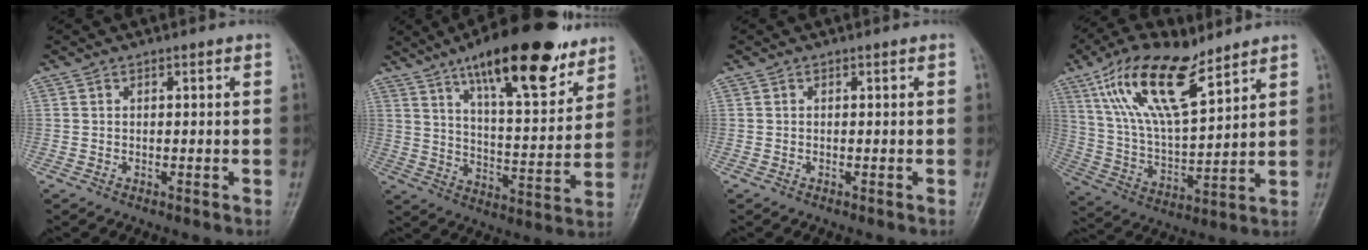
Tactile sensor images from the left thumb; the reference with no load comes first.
{"total": 22.1, "force": [14.4, 6.8, 15.4], "torque": [-0.204, -0.057, 0.227]}
{"total": 0.0}
{"total": 17.7, "force": [10.7, 6.5, 12.6], "torque": [-0.221, -0.036, 0.210]}